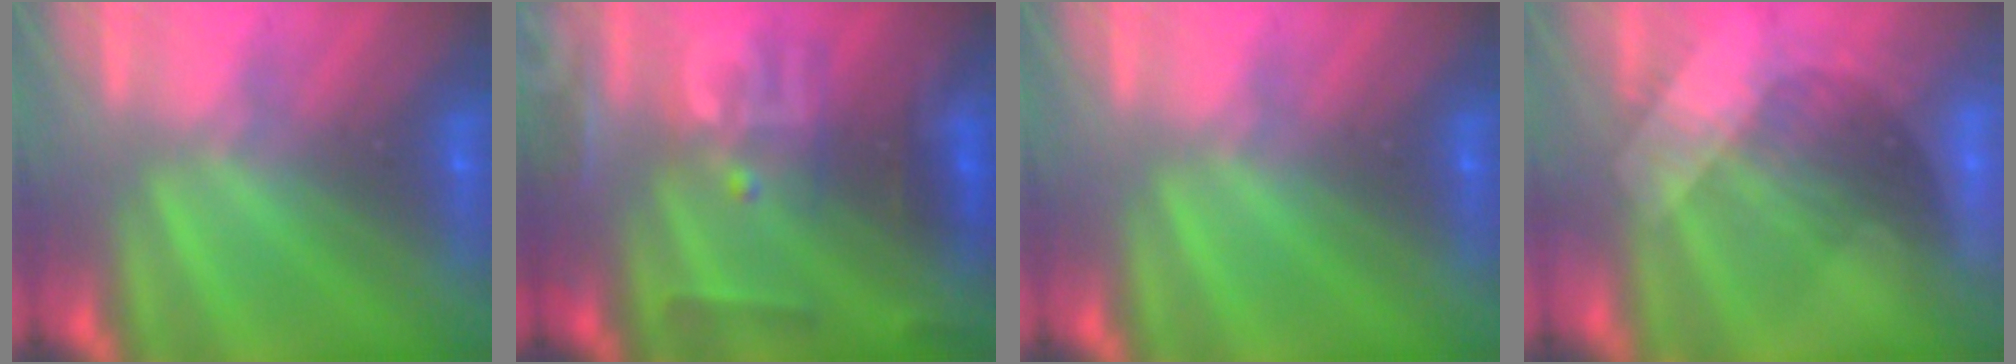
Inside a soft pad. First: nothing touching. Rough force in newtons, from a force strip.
{"total": 2.8}
{"total": 0.0}
{"total": 3.0}